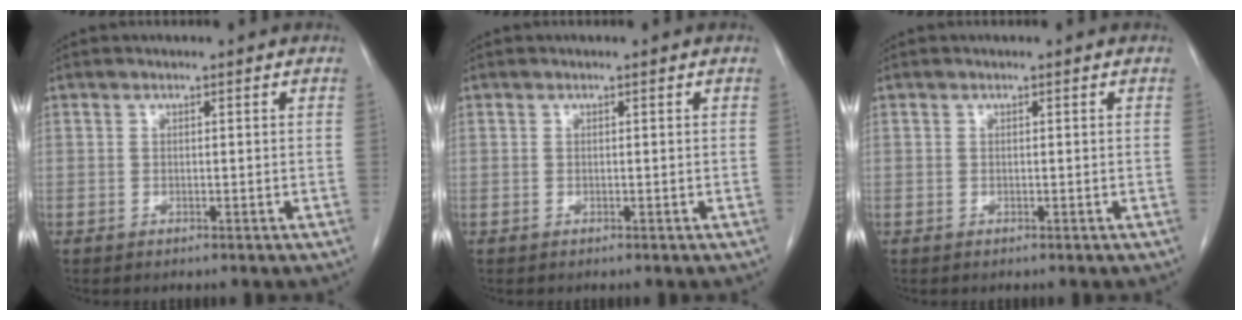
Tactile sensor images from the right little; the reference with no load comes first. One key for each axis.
{"total": 0.0}
{"total": 0.0}